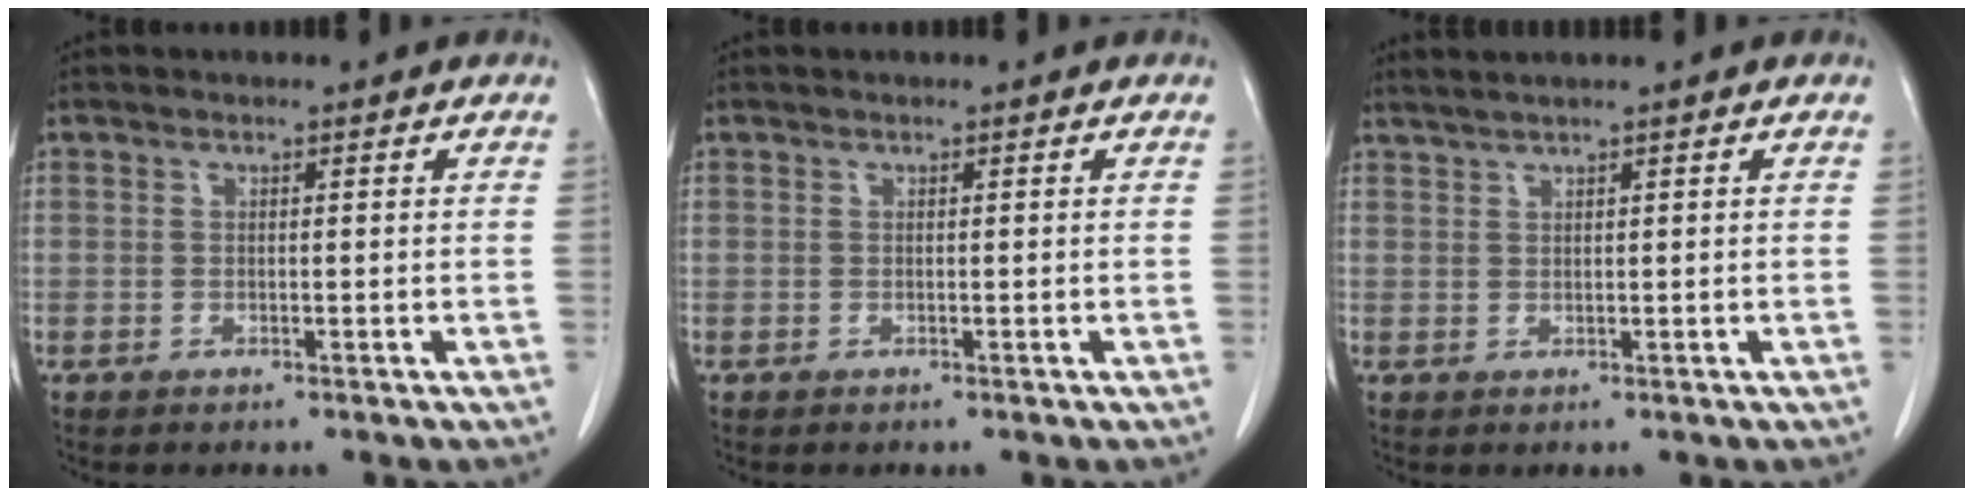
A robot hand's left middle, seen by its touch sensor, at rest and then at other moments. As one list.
[{"total": 0.0}, {"total": 1.9, "force": [1.7, -0.4, 0.9], "torque": [-0.015, 0.009, 0.035]}]